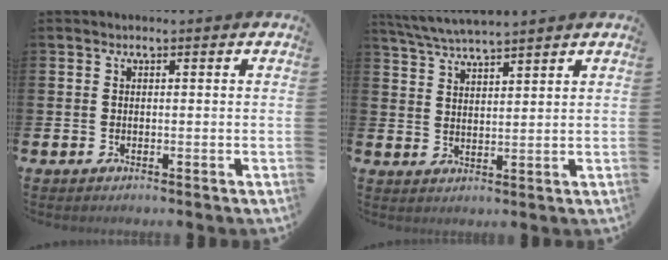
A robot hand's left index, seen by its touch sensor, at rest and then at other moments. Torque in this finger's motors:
{"motor_torque": [0.33, -0.45, 0.81, 0.21]}